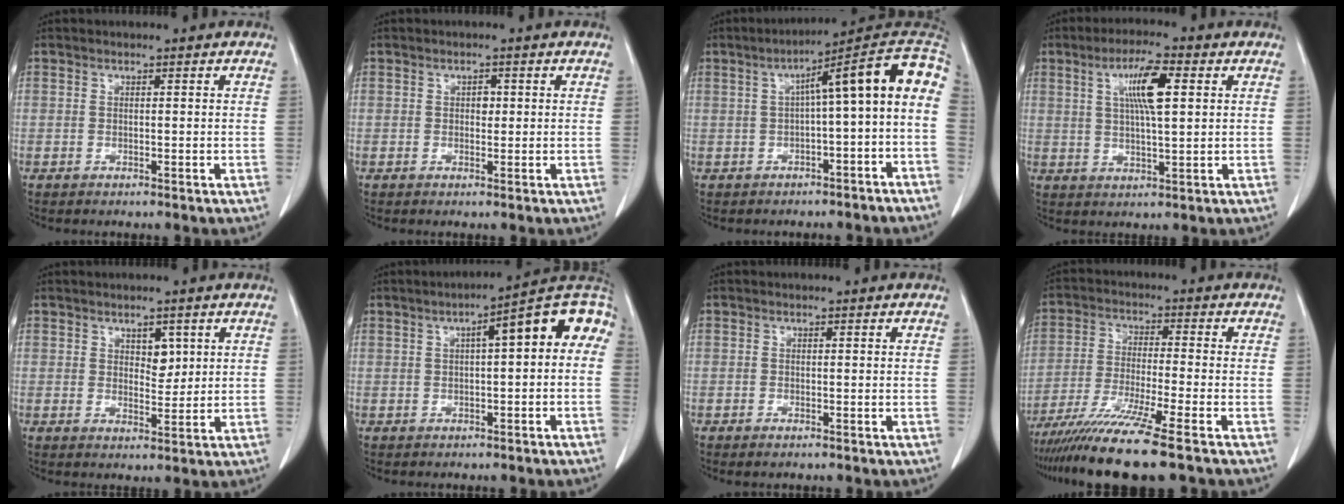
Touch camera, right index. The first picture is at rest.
{"total": 1.3, "force": [0.2, 0.9, 0.9], "torque": [-0.010, 0.002, 0.002]}
{"total": 13.1, "force": [0.1, 1.0, 13.1], "torque": [-0.180, 0.047, -0.003]}
{"total": 7.9, "force": [2.5, 1.1, 7.5], "torque": [-0.136, 0.008, 0.044]}
{"total": 1.5, "force": [0.8, 0.7, 1.1], "torque": [-0.015, -0.005, 0.014]}
{"total": 10.0, "force": [1.9, 2.0, 9.6], "torque": [-0.128, 0.043, 0.015]}
{"total": 0.8, "force": [-0.6, 0.2, 0.5], "torque": [-0.012, -0.003, -0.007]}
{"total": 11.9, "force": [-9.1, -1.7, 7.4], "torque": [-0.128, -0.039, -0.154]}